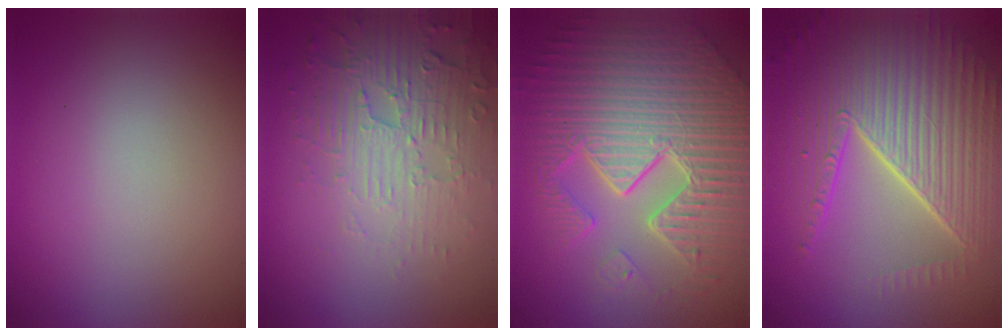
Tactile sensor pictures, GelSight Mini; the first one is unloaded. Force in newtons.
{"total": 5.8, "press": 3.7, "slide": 4.4}
{"total": 11.2, "press": 7.1, "slide": 8.7}
{"total": 10.0, "press": 6.3, "slide": 7.8}